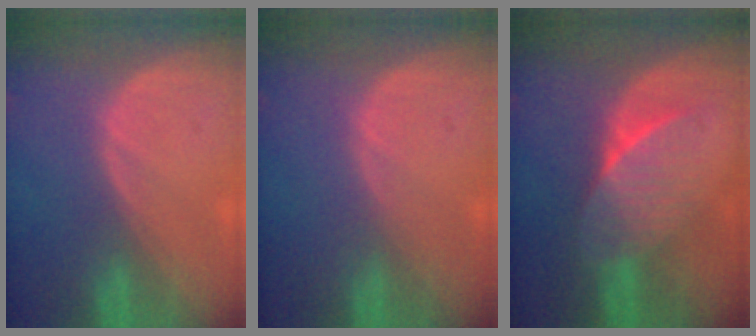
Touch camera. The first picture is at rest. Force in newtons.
{"total": 0.0}
{"total": 7.2, "press": 6.4, "slide": 3.3}